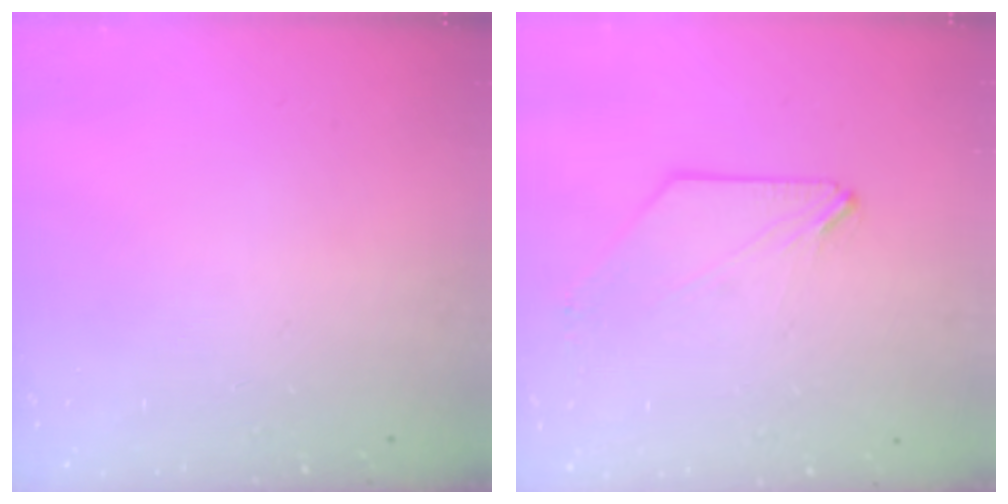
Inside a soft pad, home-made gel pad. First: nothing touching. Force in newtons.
{"total": 0.0}